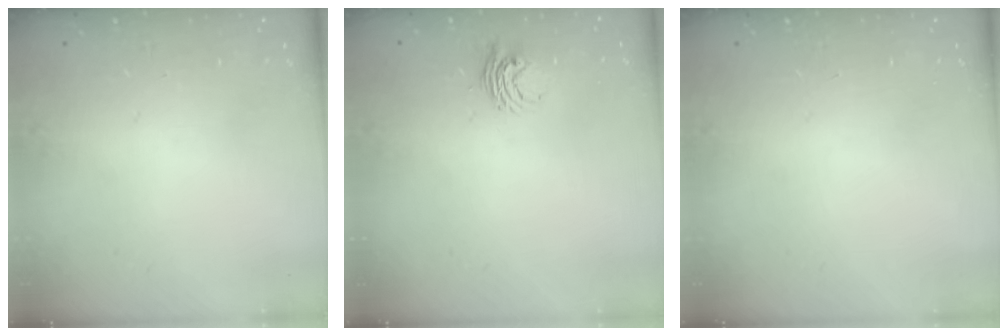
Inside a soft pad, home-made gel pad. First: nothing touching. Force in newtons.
{"total": 4.9, "press": 4.8, "slide": 0.4}
{"total": 0.0}